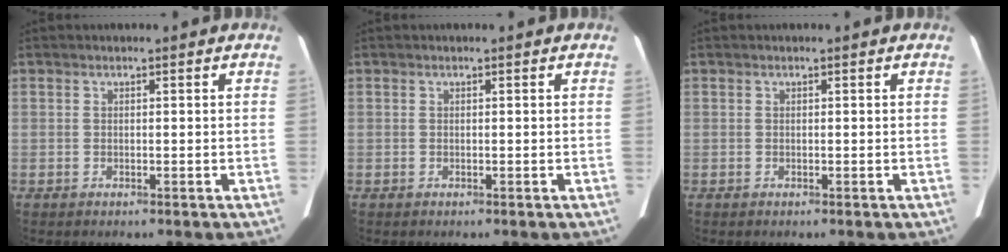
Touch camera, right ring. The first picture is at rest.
{"total": 0.0}
{"total": 0.0}